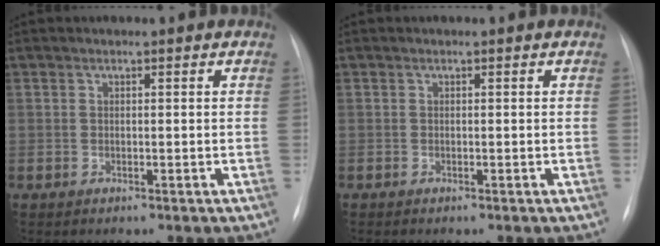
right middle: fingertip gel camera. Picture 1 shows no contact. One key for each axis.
{"total": 0.0}